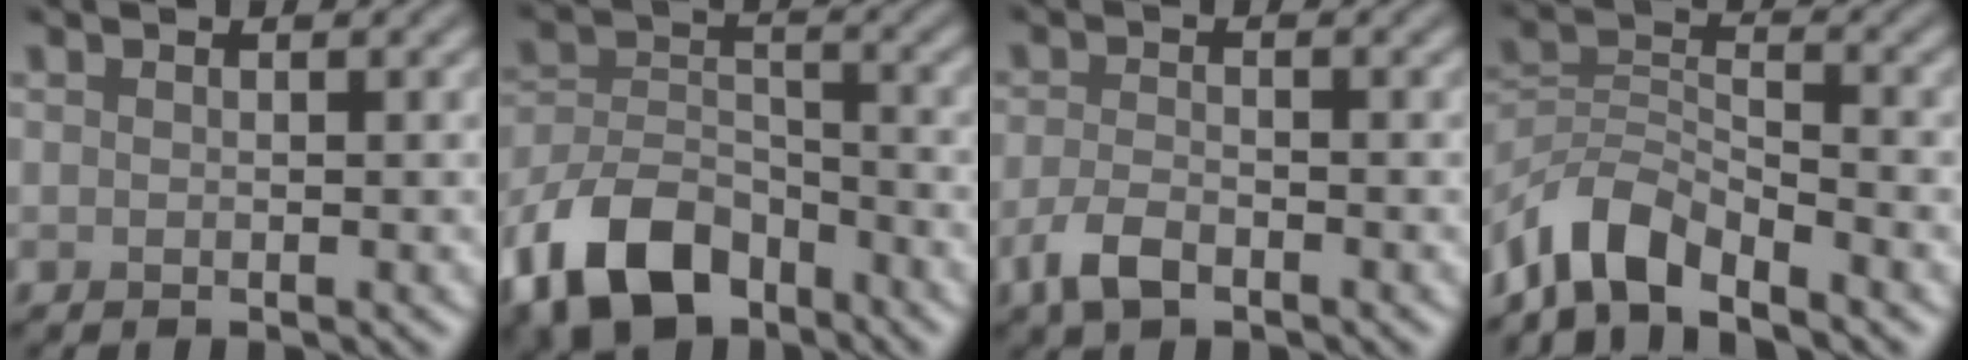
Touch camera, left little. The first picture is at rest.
{"total": 9.6, "force": [-6.3, 5.3, 4.9], "torque": [-0.094, -0.003, -0.130]}
{"total": 2.9, "force": [-1.7, 1.3, 1.9], "torque": [-0.044, -0.003, -0.040]}
{"total": 5.4, "force": [-4.6, 1.8, 2.3], "torque": [-0.038, 0.002, -0.098]}